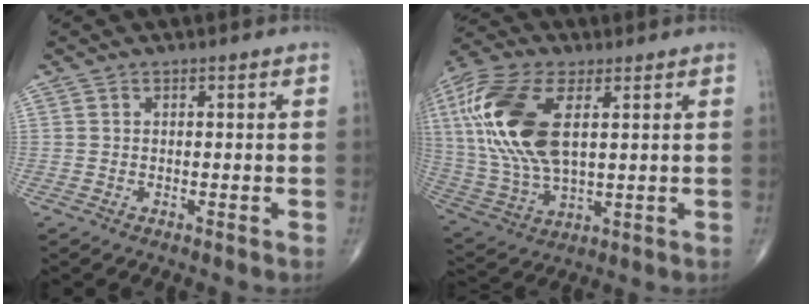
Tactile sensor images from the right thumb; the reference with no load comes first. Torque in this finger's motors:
{"motor_torque": [0.94, 4.07, 2.24, 0.53, 0.72]}